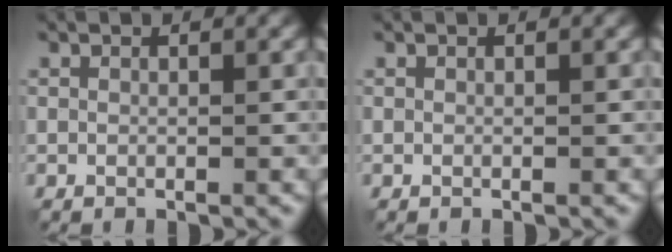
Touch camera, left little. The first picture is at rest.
{"total": 0.0}